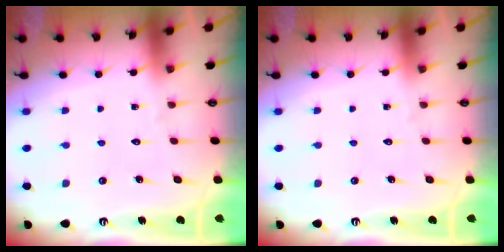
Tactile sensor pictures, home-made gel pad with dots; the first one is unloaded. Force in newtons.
{"total": 0.0}